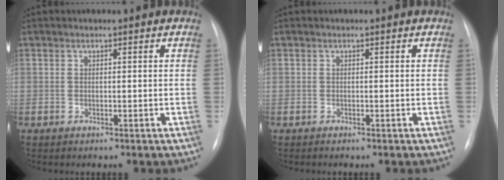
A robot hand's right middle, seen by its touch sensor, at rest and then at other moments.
{"total": 0.0}